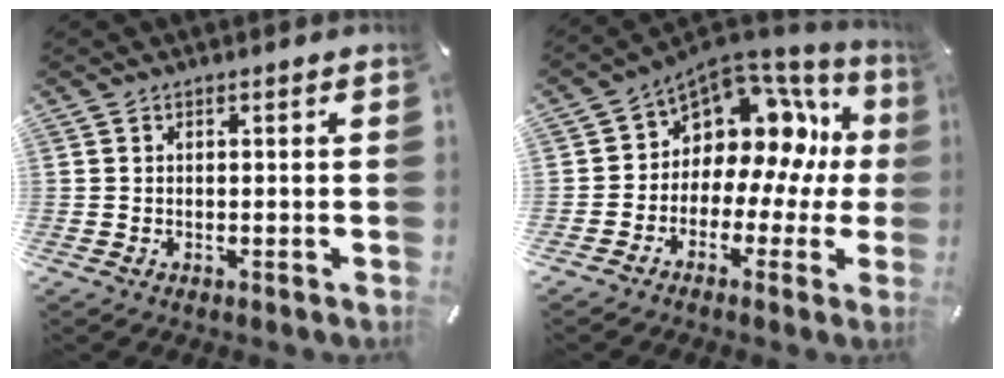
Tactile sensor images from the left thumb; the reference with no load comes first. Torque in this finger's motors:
{"motor_torque": [0.00, 1.02, 0.72, 0.75, 0.08]}